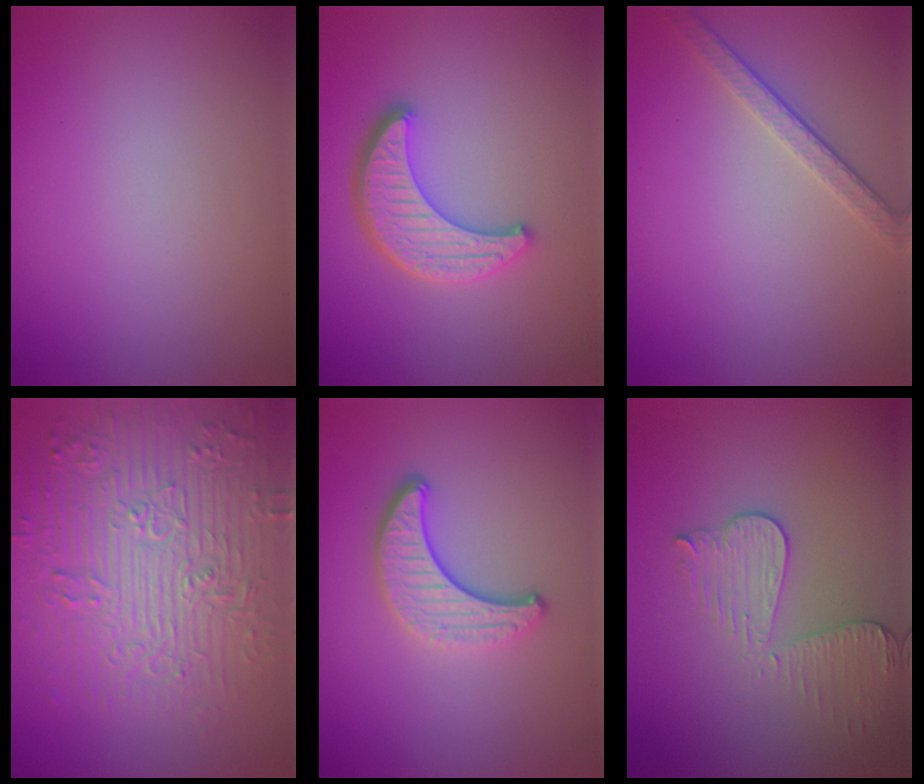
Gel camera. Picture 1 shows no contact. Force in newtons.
{"total": 4.5, "press": 3.7, "slide": 2.6}
{"total": 2.5, "press": 2.1, "slide": 1.4}
{"total": 8.0, "press": 6.2, "slide": 5.0}
{"total": 4.0, "press": 2.9, "slide": 2.7}
{"total": 3.6, "press": 3.1, "slide": 1.8}